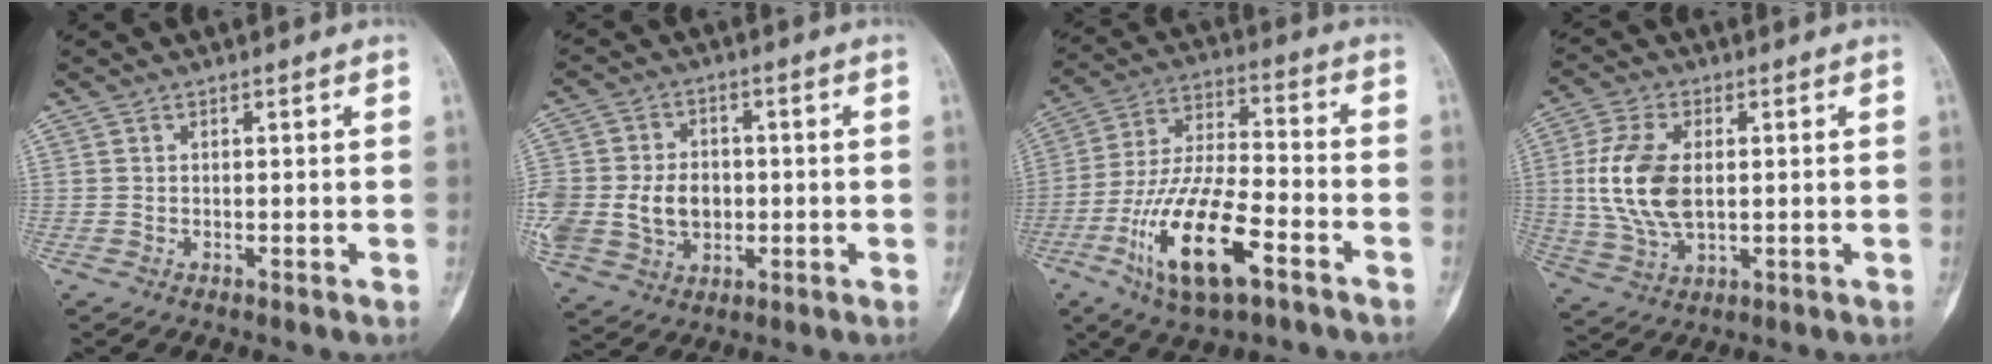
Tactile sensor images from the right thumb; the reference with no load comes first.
{"total": 19.3, "force": [-1.5, 15.3, 11.6], "torque": [-0.272, 0.018, -0.007]}
{"total": 18.7, "force": [-8.5, 6.8, 15.2], "torque": [-0.292, 0.045, -0.149]}
{"total": 12.8, "force": [0.9, 7.4, 10.4], "torque": [-0.216, -0.002, 0.023]}